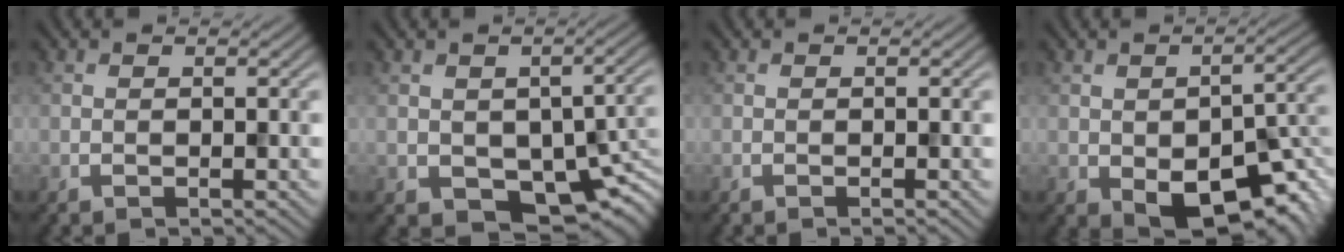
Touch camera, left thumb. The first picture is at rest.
{"total": 6.9, "force": [-2.3, 4.7, 4.5], "torque": [-0.069, -0.027, -0.017]}
{"total": 0.6, "force": [-0.2, 0.2, 0.5], "torque": [-0.005, 0.001, -0.006]}
{"total": 9.5, "force": [-4.2, 4.9, 7.0], "torque": [-0.093, -0.023, -0.047]}